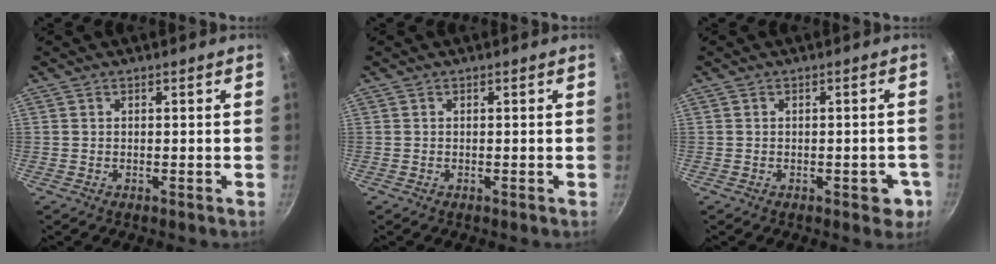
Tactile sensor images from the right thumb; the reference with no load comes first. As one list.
[{"total": 0.0}, {"total": 4.0, "force": [-1.5, 2.3, 2.9], "torque": [-0.009, 0.014, -0.016]}]